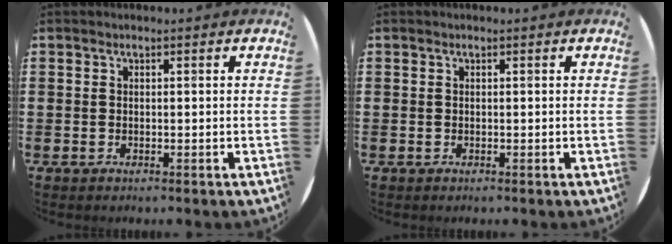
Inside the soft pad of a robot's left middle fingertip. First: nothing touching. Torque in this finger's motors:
{"motor_torque": [0.00, 0.00, 0.00, -0.01]}